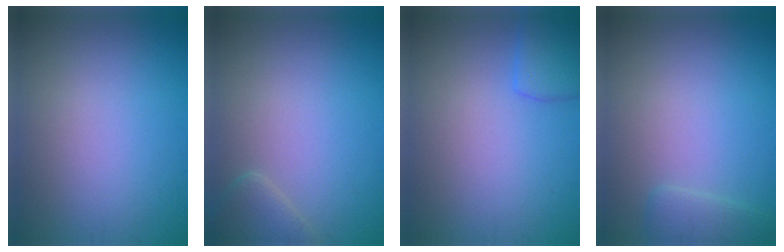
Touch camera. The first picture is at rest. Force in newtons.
{"total": 2.2, "press": 2.2, "slide": 0.1}
{"total": 2.6, "press": 2.6, "slide": 0.1}
{"total": 1.6, "press": 1.6, "slide": 0.2}